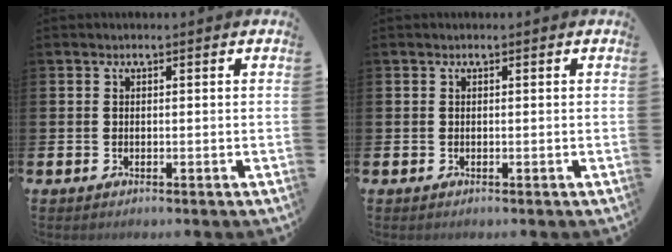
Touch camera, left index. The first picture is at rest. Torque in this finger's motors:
{"motor_torque": [0.00, 0.00, 0.00, 0.00]}